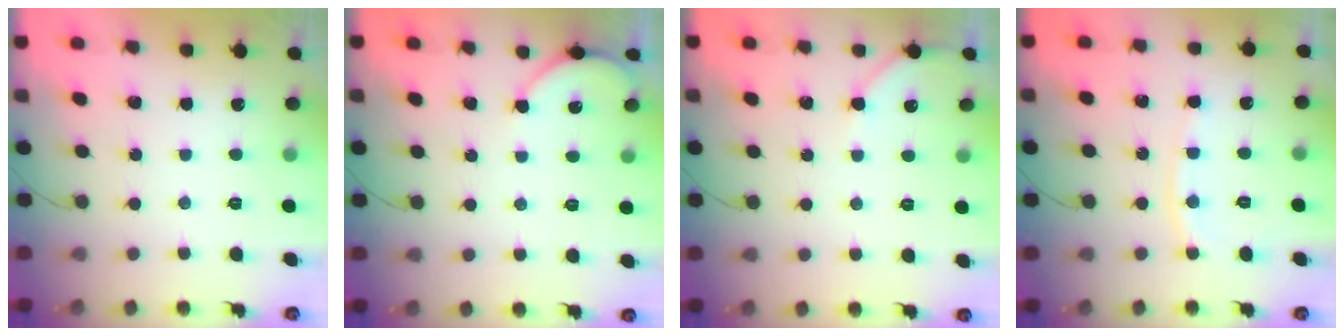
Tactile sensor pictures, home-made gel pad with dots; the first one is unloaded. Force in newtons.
{"total": 4.6, "press": 4.6, "slide": 0.5}
{"total": 4.9, "press": 4.8, "slide": 0.7}
{"total": 6.9, "press": 6.9, "slide": 1.1}